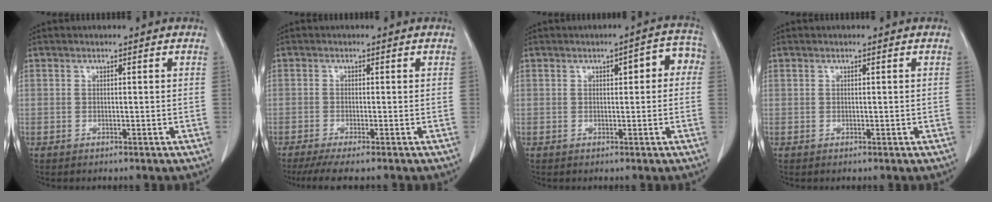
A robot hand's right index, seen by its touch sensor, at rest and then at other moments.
{"total": 5.0, "force": [-4.0, 0.1, 3.0], "torque": [-0.042, -0.011, -0.065]}
{"total": 5.2, "force": [1.1, 2.0, 4.7], "torque": [-0.047, 0.031, 0.007]}
{"total": 0.0}